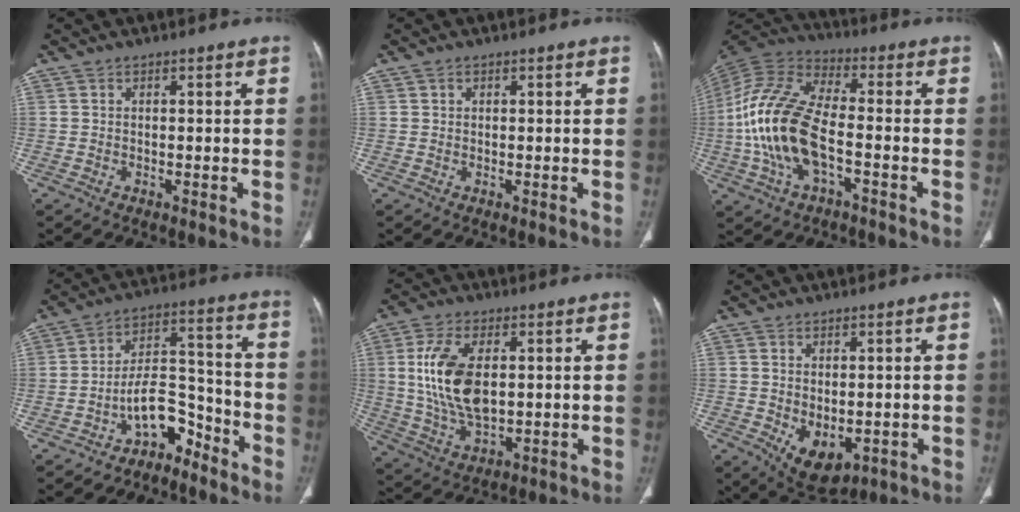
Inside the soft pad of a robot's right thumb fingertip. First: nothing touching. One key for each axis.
{"total": 0.7, "fx": 0.3, "fy": 0.6, "fz": 0.2, "tx": 0.003, "ty": -0.001, "tz": 0.005}
{"total": 17.6, "fx": -3.8, "fy": 8.5, "fz": 15.0, "tx": -0.309, "ty": 0.030, "tz": -0.073}
{"total": 8.8, "fx": -6.2, "fy": 4.8, "fz": 4.0, "tx": -0.041, "ty": 0.093, "tz": -0.110}
{"total": 14.0, "fx": 2.1, "fy": 7.7, "fz": 11.6, "tx": -0.227, "ty": -0.009, "tz": 0.049}
{"total": 7.2, "fx": -1.5, "fy": 4.4, "fz": 5.6, "tx": -0.070, "ty": -0.008, "tz": -0.002}